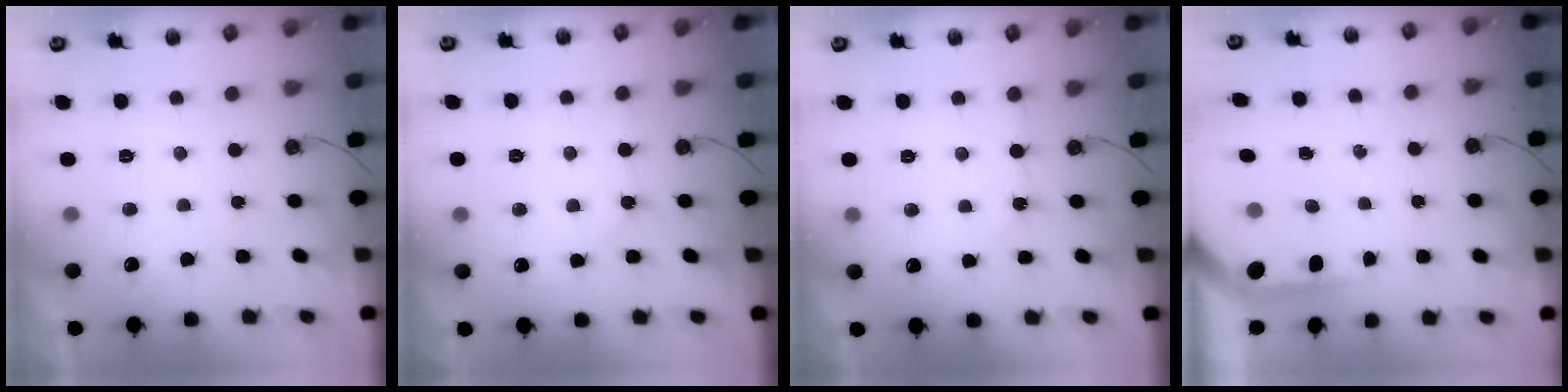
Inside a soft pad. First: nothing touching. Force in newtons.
{"total": 3.4, "press": 3.4, "slide": 0.7}
{"total": 1.5, "press": 1.5, "slide": 0.3}
{"total": 3.6, "press": 3.6, "slide": 0.4}